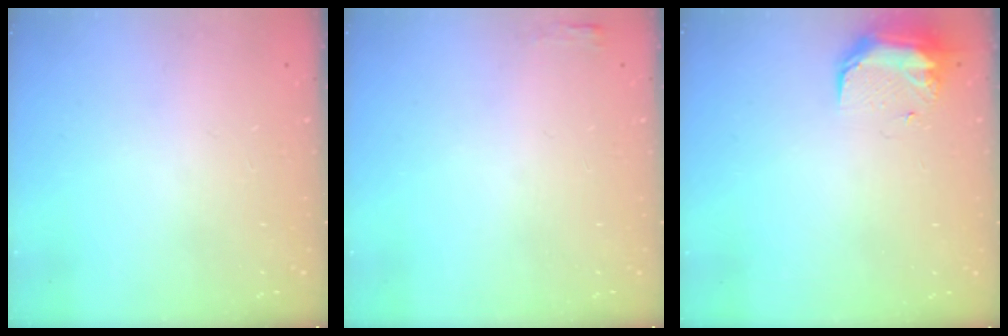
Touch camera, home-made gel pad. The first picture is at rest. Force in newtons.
{"total": 2.7, "press": 2.6, "slide": 0.8}
{"total": 8.8, "press": 8.7, "slide": 1.5}